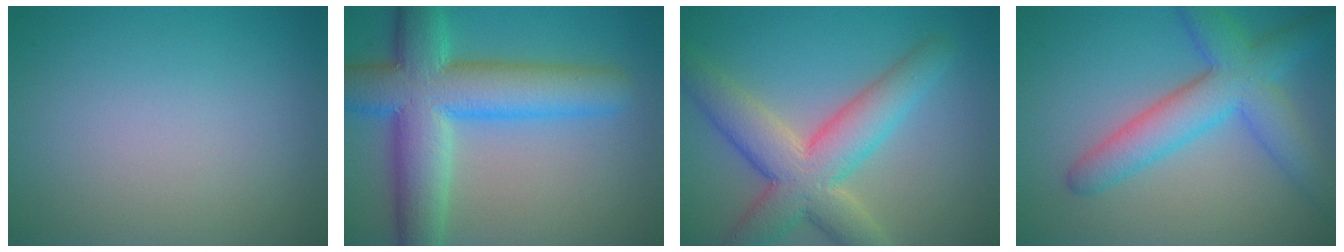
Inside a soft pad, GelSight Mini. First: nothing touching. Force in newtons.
{"total": 10.4, "press": 10.4, "slide": 0.4}
{"total": 7.9, "press": 7.8, "slide": 0.7}
{"total": 6.3, "press": 6.3, "slide": 0.2}